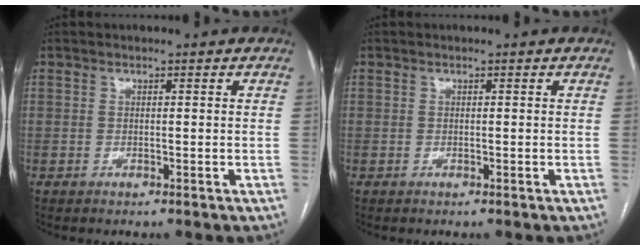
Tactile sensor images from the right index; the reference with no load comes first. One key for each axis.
{"total": 0.0}